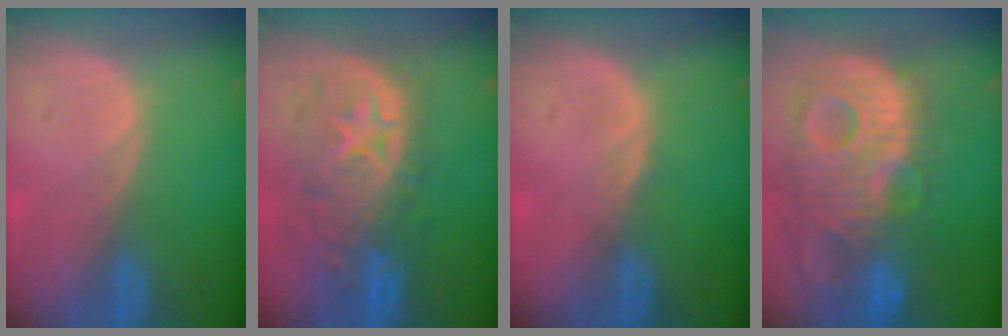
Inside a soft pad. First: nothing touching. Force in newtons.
{"total": 10.8, "press": 9.7, "slide": 4.8}
{"total": 0.9, "press": 0.9, "slide": 0.2}
{"total": 13.9, "press": 11.9, "slide": 7.2}